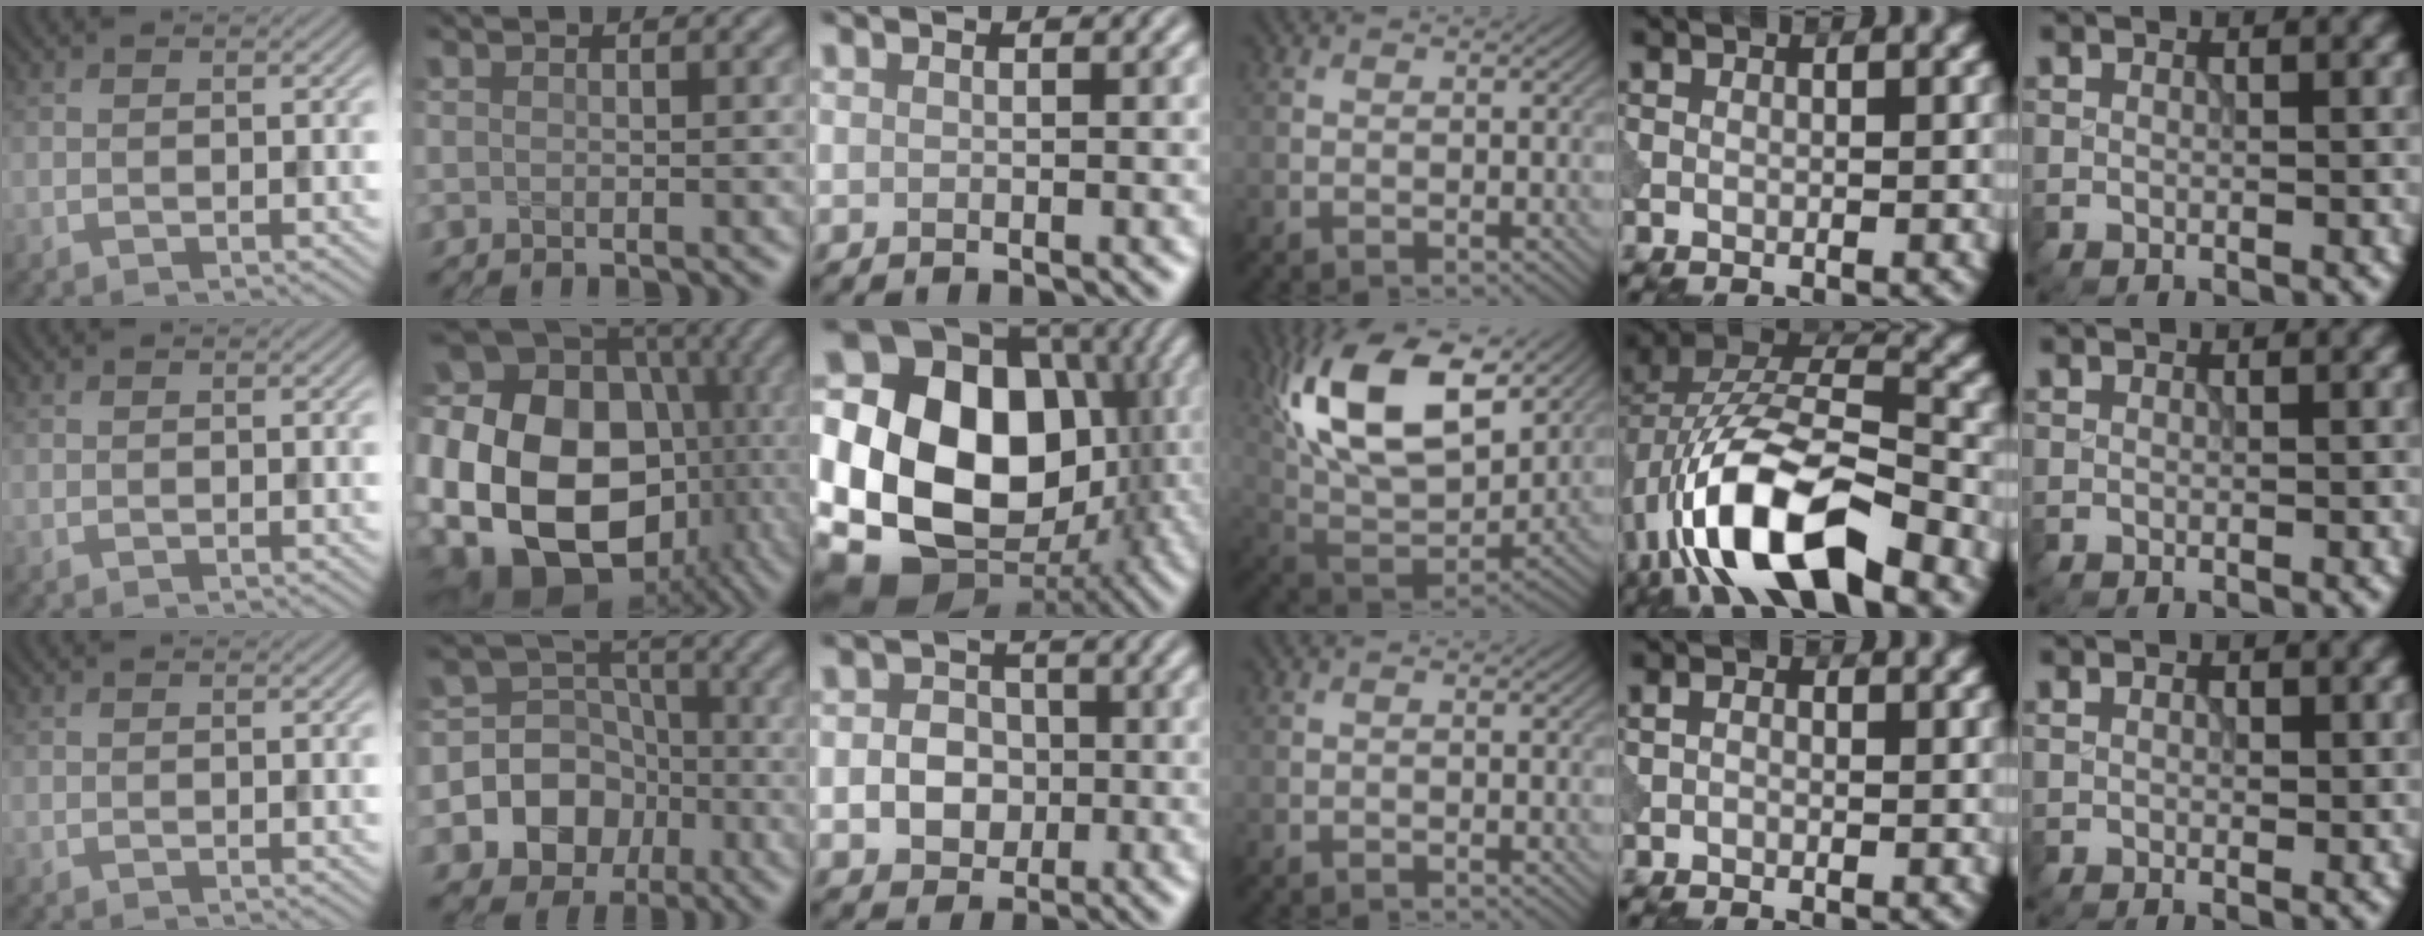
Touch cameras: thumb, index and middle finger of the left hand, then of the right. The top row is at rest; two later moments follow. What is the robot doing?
{"motion": "insert", "object": "peg toy"}